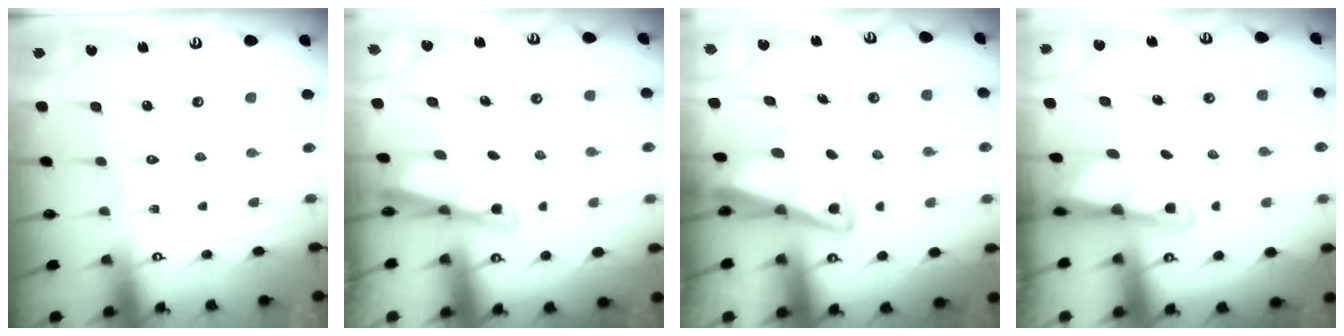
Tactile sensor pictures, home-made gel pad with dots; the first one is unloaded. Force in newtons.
{"total": 2.9, "press": 2.9, "slide": 0.3}
{"total": 4.9, "press": 4.8, "slide": 1.1}
{"total": 3.0, "press": 2.9, "slide": 0.7}